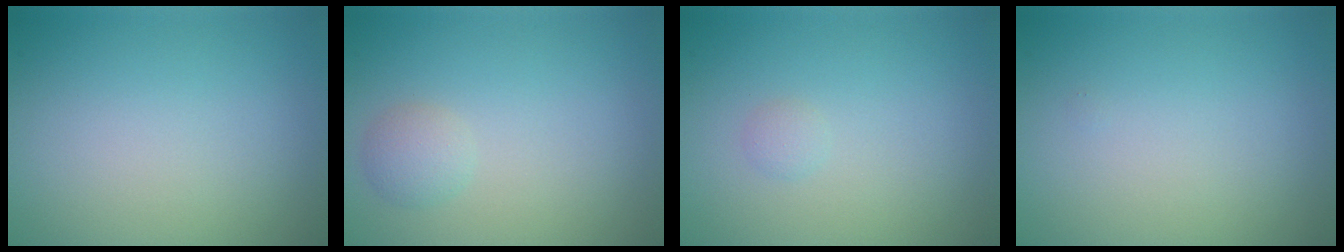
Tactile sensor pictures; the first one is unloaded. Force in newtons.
{"total": 1.5, "press": 1.5, "slide": 0.0}
{"total": 0.6, "press": 0.6, "slide": 0.0}
{"total": 0.0}